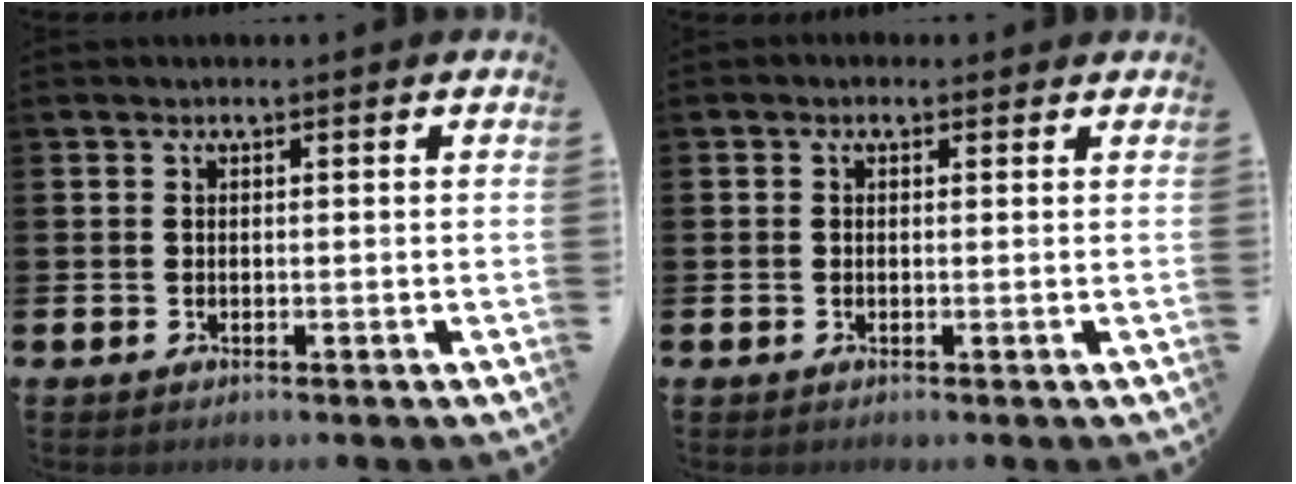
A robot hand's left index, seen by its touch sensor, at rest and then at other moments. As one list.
[{"total": 0.6, "force": [0.1, 0.5, 0.3], "torque": [0.000, 0.005, -0.002]}]